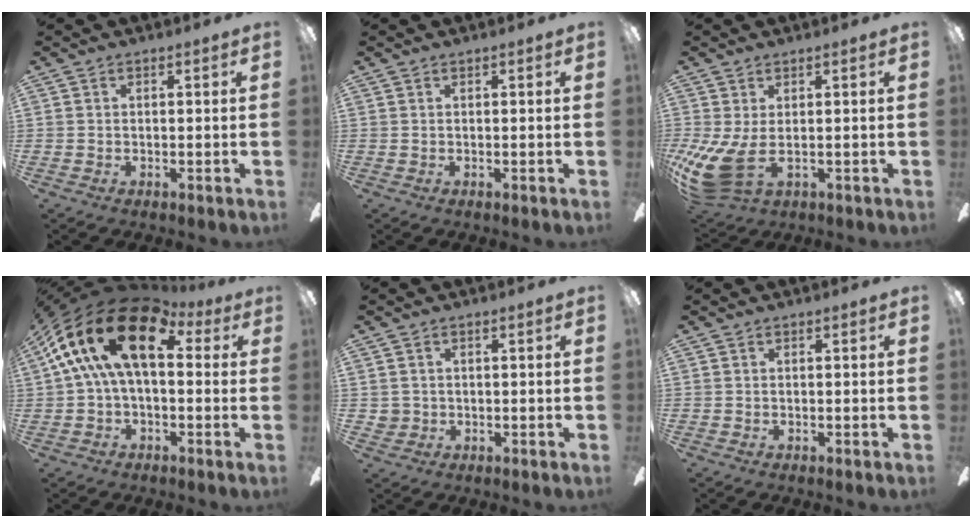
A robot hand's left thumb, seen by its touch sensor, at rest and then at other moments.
{"total": 0.0}
{"total": 10.8, "force": [-1.0, 4.7, 9.6], "torque": [-0.213, -0.020, -0.014]}
{"total": 20.2, "force": [6.1, 10.7, 15.9], "torque": [-0.301, -0.011, 0.106]}
{"total": 2.3, "force": [-0.1, 2.3, 0.0], "torque": [-0.004, 0.004, -0.002]}
{"total": 0.0}